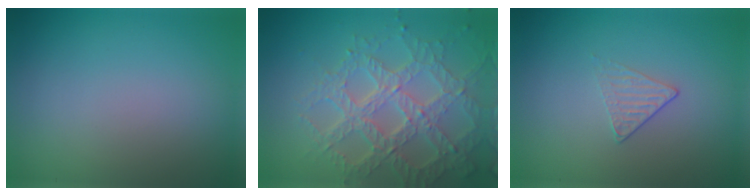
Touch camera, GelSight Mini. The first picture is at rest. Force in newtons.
{"total": 7.0, "press": 5.1, "slide": 4.8}
{"total": 1.2, "press": 0.7, "slide": 1.0}